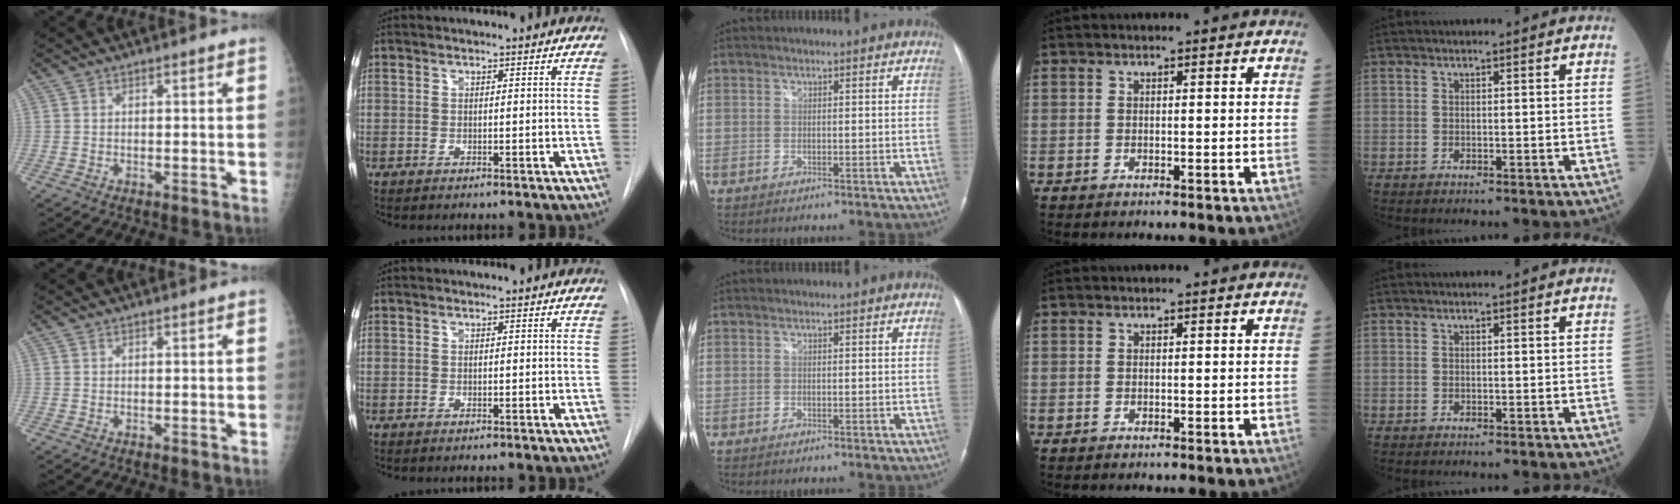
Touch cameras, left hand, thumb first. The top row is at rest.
{}